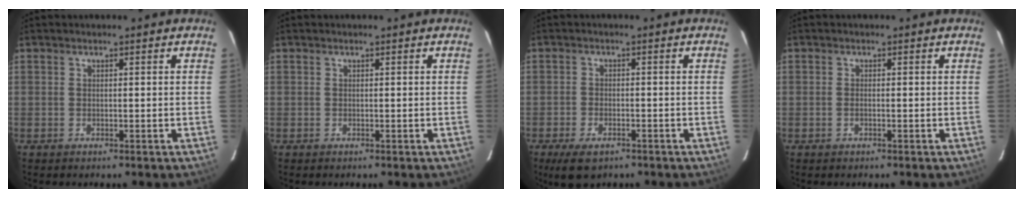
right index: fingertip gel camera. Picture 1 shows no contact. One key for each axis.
{"total": 0.0}
{"total": 6.2, "fx": -4.2, "fy": 3.1, "fz": 3.4, "tx": -0.084, "ty": -0.017, "tz": -0.070}
{"total": 0.7, "fx": -0.2, "fy": 0.3, "fz": 0.6, "tx": -0.014, "ty": 0.000, "tz": -0.005}